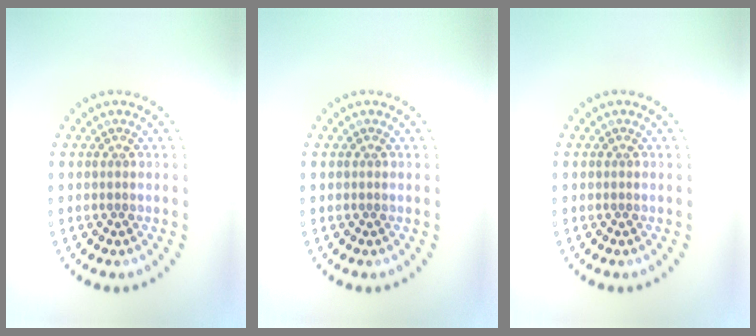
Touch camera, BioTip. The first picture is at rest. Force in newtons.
{"total": 0.0}
{"total": 0.0}